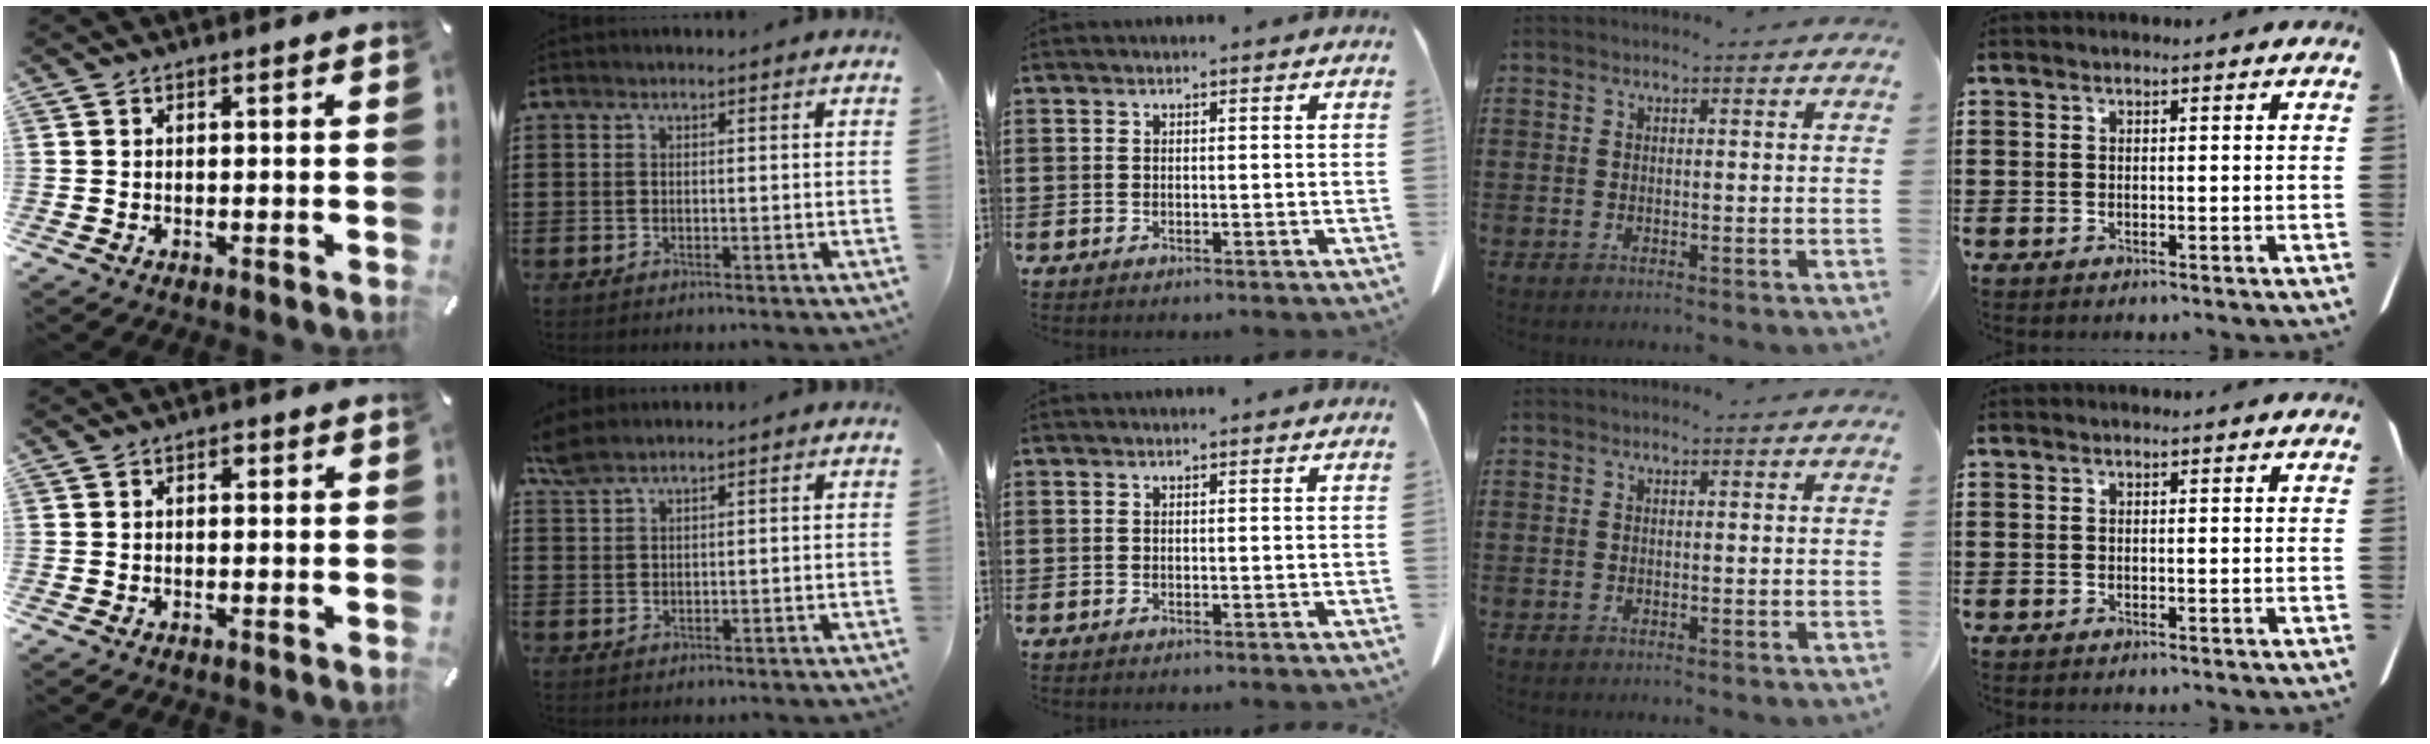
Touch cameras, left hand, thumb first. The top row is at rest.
{"thumb": {"total": 0.9, "force": [0.2, 0.8, 0.5], "torque": [-0.011, 0.006, 0.002]}, "index": {"total": 2.7, "force": [2.2, 0.8, 1.4], "torque": [-0.034, 0.003, 0.041]}}